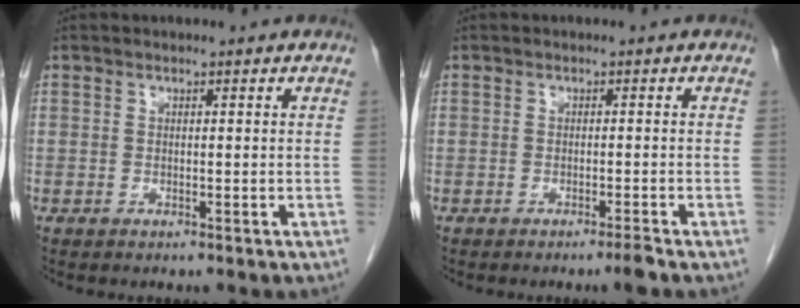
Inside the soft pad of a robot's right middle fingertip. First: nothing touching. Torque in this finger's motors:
{"motor_torque": [0.75, -0.51, 0.18, 0.06]}